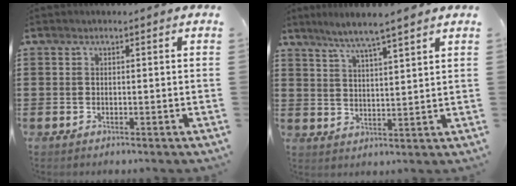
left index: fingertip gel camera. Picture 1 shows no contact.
{"total": 5.4, "force": [4.6, -0.6, 2.8], "torque": [-0.069, -0.017, 0.078]}